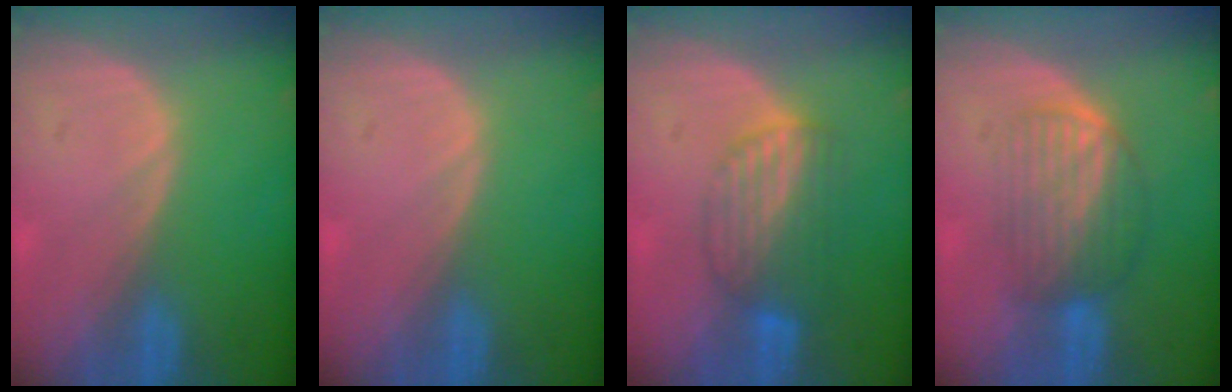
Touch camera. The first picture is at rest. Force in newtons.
{"total": 0.0}
{"total": 6.7, "press": 6.1, "slide": 2.8}
{"total": 6.2, "press": 6.0, "slide": 1.5}